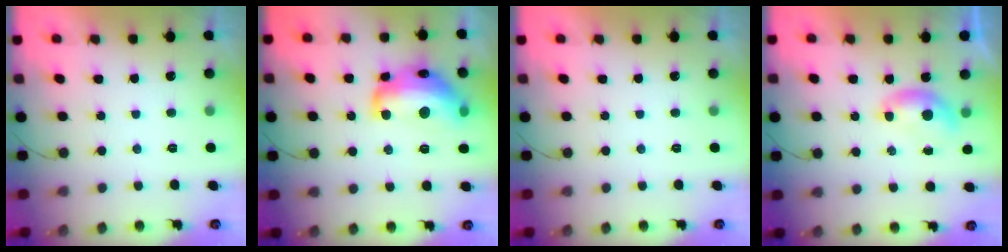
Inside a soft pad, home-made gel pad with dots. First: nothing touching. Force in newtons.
{"total": 17.1, "press": 17.1, "slide": 0.9}
{"total": 0.0}
{"total": 5.6, "press": 5.5, "slide": 1.1}